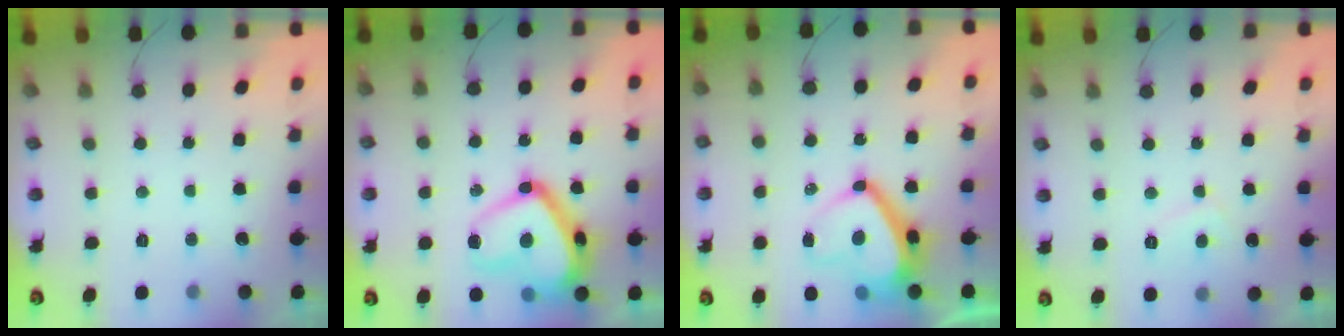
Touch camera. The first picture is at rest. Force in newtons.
{"total": 20.7, "press": 20.6, "slide": 1.7}
{"total": 13.4, "press": 13.3, "slide": 1.6}
{"total": 2.5, "press": 2.4, "slide": 0.7}